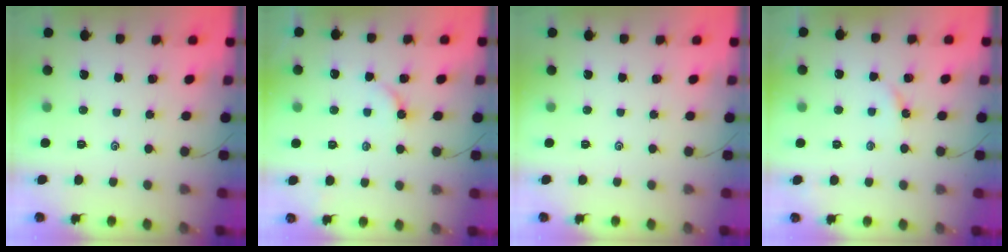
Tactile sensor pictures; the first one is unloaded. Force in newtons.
{"total": 3.5, "press": 3.5, "slide": 0.4}
{"total": 0.0}
{"total": 2.8, "press": 2.7, "slide": 0.4}